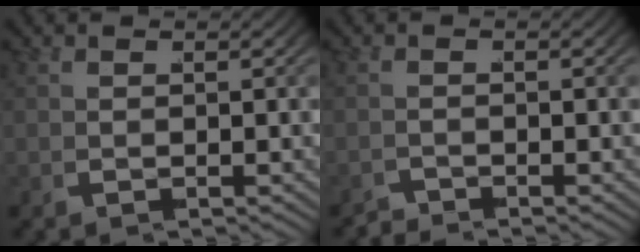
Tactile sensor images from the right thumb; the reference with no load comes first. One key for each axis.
{"total": 1.5, "fx": -1.5, "fy": -0.2, "fz": -0.4, "tx": 0.017, "ty": -0.002, "tz": -0.036}